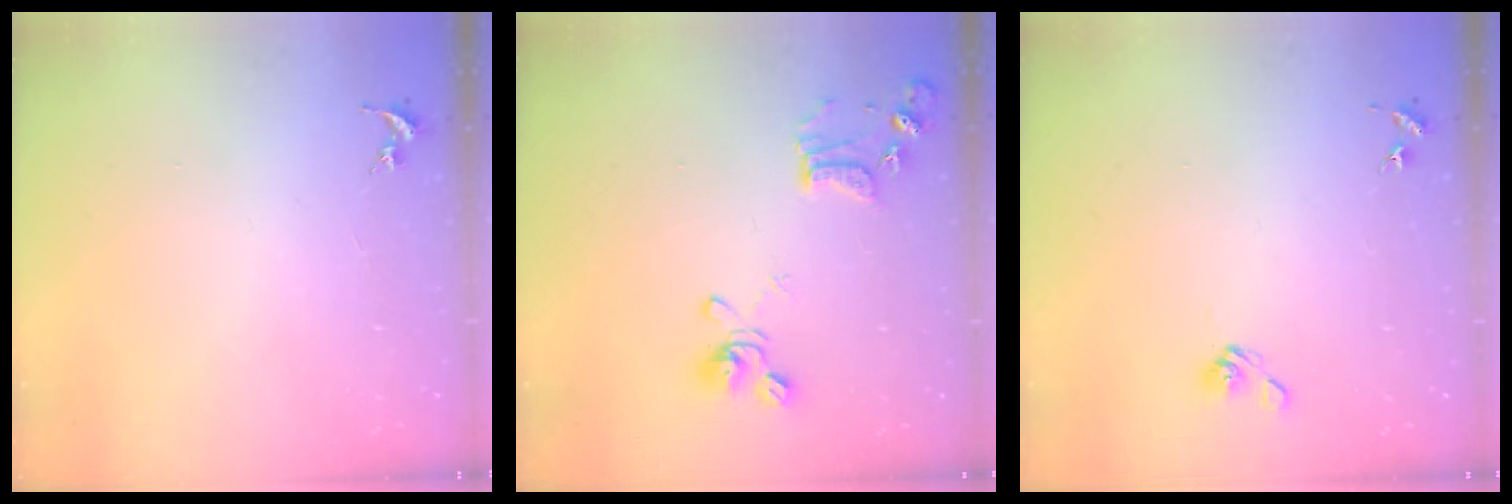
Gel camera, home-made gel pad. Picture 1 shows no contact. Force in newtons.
{"total": 13.1, "press": 13.0, "slide": 1.3}
{"total": 5.2, "press": 4.8, "slide": 2.1}